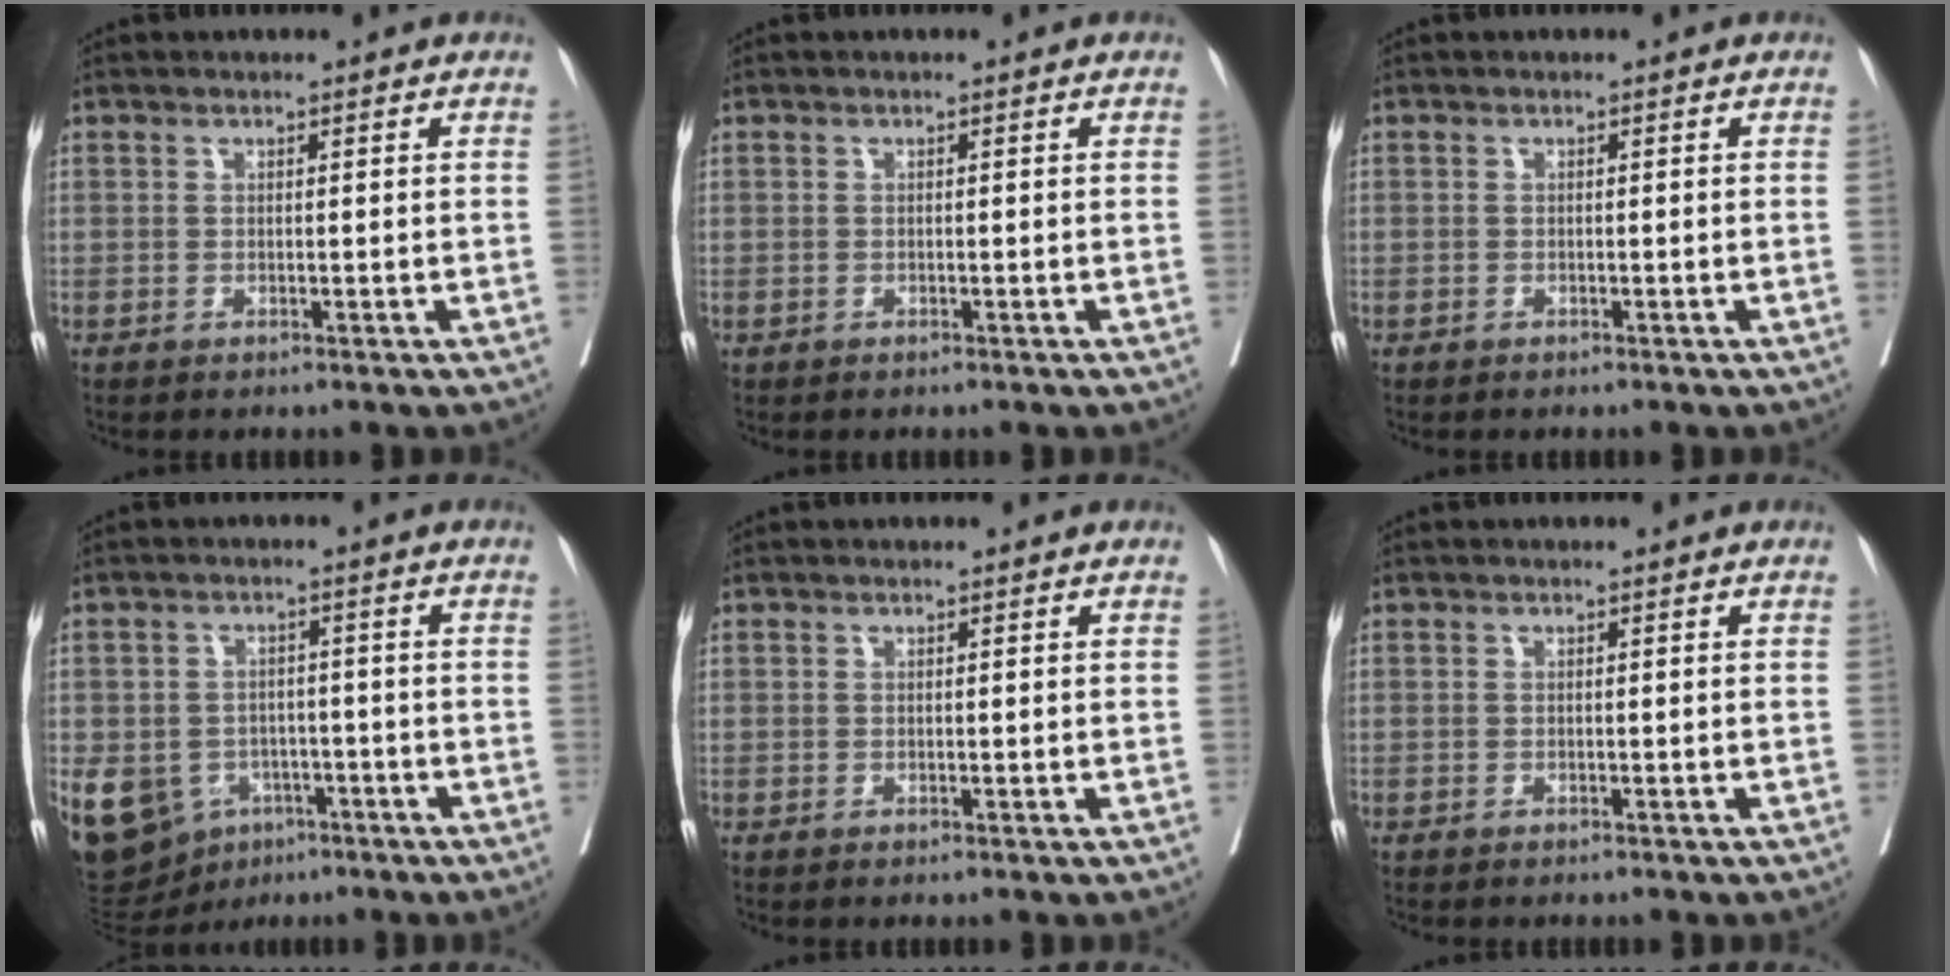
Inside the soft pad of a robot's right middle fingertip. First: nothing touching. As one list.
[{"total": 0.0}, {"total": 0.0}, {"total": 18.1, "force": [-7.6, 14.2, 8.2], "torque": [-0.224, 0.001, -0.102]}, {"total": 0.0}, {"total": 1.0, "force": [-0.9, 0.1, 0.4], "torque": [-0.006, -0.002, -0.013]}]